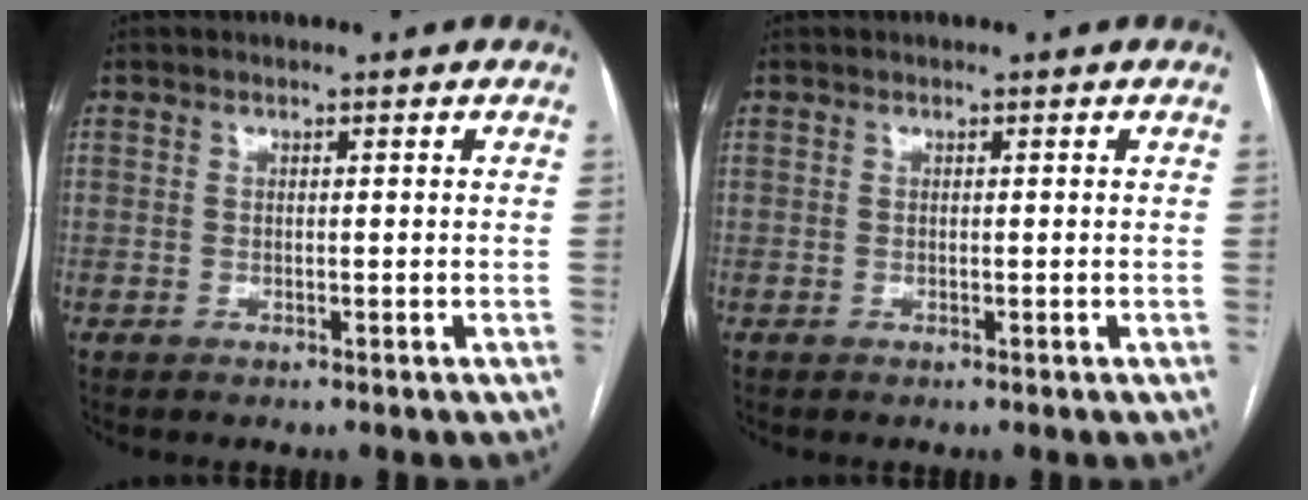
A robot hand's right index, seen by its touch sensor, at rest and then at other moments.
{"total": 0.0}